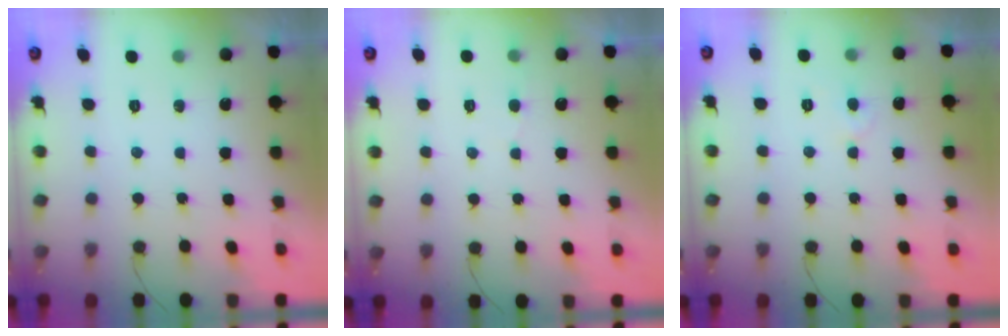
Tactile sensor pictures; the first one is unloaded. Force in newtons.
{"total": 2.0, "press": 2.0, "slide": 0.1}
{"total": 4.2, "press": 4.1, "slide": 0.4}